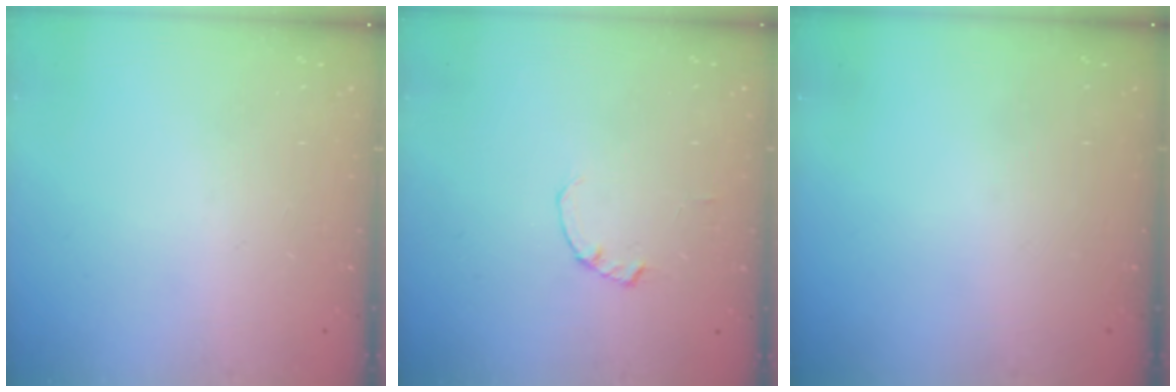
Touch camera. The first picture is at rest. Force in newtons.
{"total": 0.0}
{"total": 0.0}